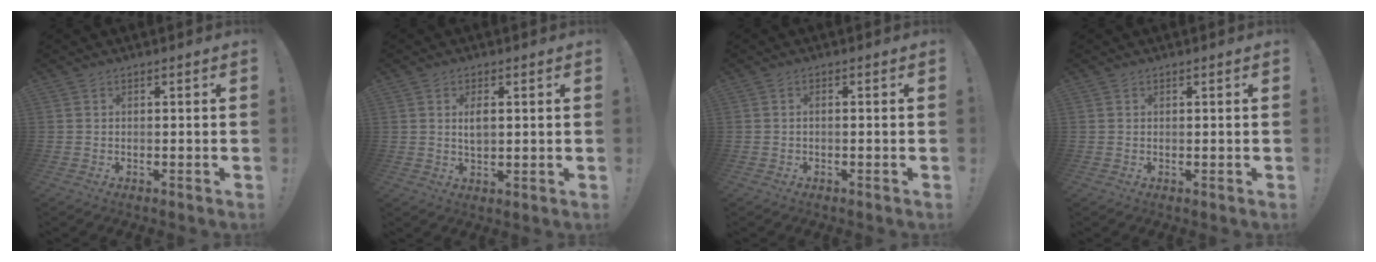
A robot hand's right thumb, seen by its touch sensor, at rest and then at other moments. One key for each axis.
{"total": 3.7, "fx": 0.9, "fy": 1.8, "fz": 3.1, "tx": -0.040, "ty": -0.008, "tz": 0.011}
{"total": 1.3, "fx": -0.8, "fy": 0.1, "fz": 1.0, "tx": -0.018, "ty": 0.001, "tz": -0.014}
{"total": 0.0}